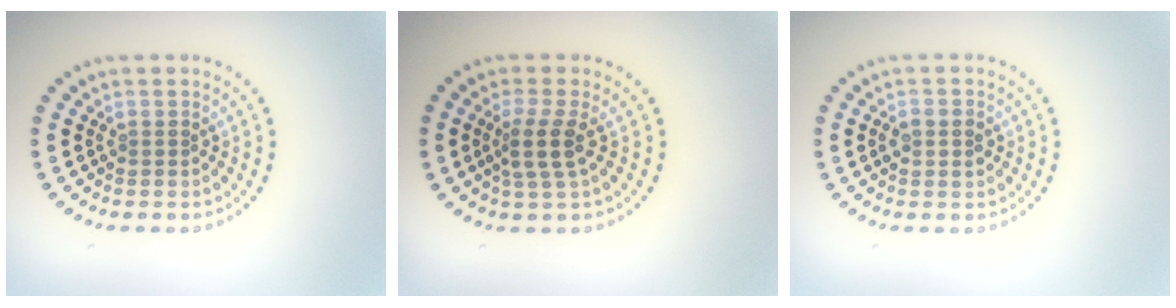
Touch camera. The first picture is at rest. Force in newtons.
{"total": 2.5, "press": 2.0, "slide": 1.6}
{"total": 2.2, "press": 2.2, "slide": 0.1}